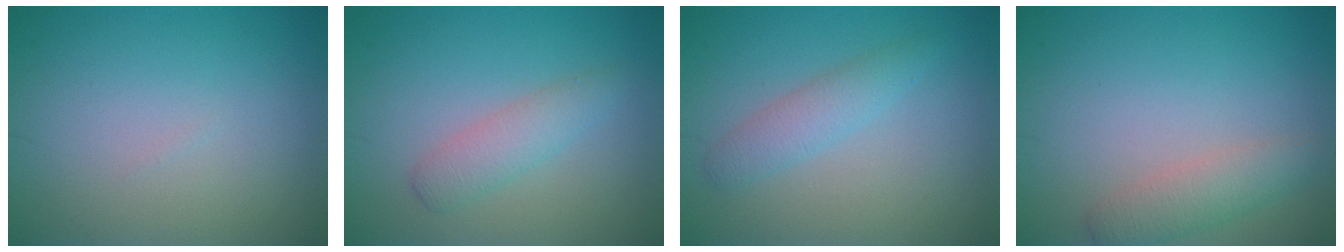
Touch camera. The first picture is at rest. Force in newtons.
{"total": 2.4, "press": 2.4, "slide": 0.1}
{"total": 2.3, "press": 2.3, "slide": 0.0}
{"total": 2.6, "press": 2.6, "slide": 0.1}